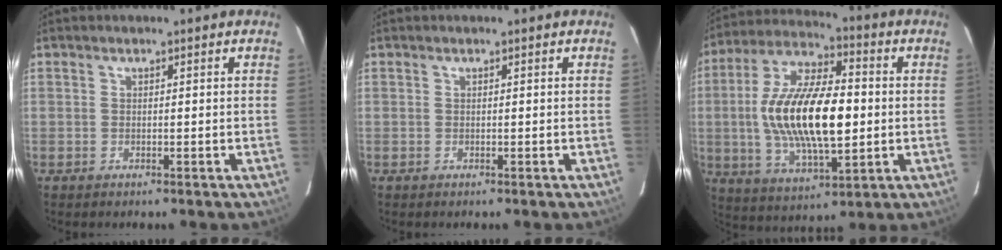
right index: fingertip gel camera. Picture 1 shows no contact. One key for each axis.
{"total": 0.0}
{"total": 20.6, "fx": -0.6, "fy": 8.5, "fz": 18.7, "tx": -0.363, "ty": 0.005, "tz": -0.008}